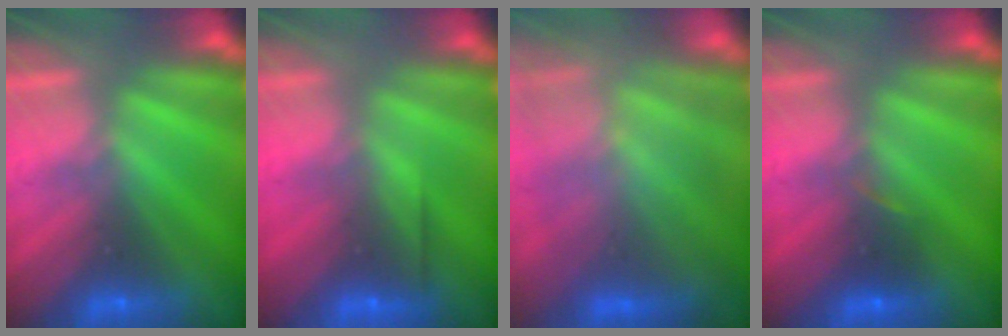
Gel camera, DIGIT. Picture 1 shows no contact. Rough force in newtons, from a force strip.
{"total": 2.6}
{"total": 9.5}
{"total": 2.6}